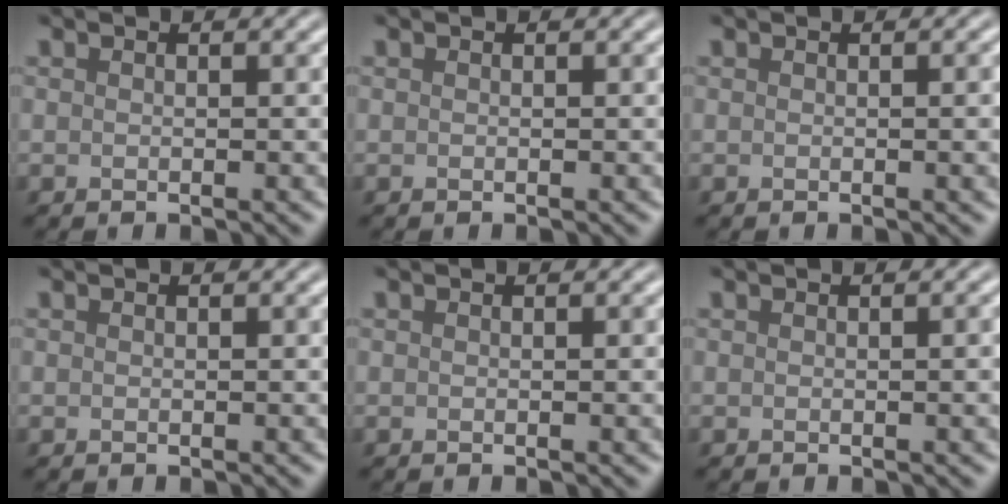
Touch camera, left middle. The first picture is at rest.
{"total": 0.0}
{"total": 2.5, "force": [0.0, 0.8, 2.4], "torque": [-0.020, 0.003, -0.004]}
{"total": 0.0}
{"total": 0.7, "force": [0.0, 0.1, 0.7], "torque": [-0.006, 0.002, -0.001]}
{"total": 1.9, "force": [0.1, 0.6, 1.8], "torque": [-0.015, 0.005, -0.003]}